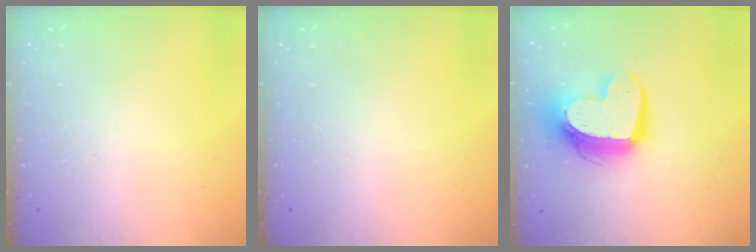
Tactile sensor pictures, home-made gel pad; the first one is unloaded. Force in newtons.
{"total": 0.0}
{"total": 14.9, "press": 14.9, "slide": 1.1}